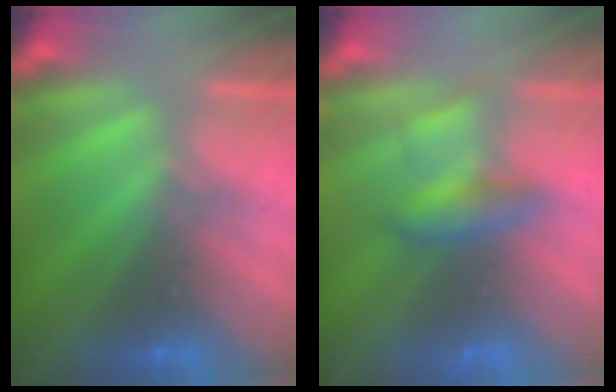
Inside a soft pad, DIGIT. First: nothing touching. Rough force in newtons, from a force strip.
{"total": 2.2}